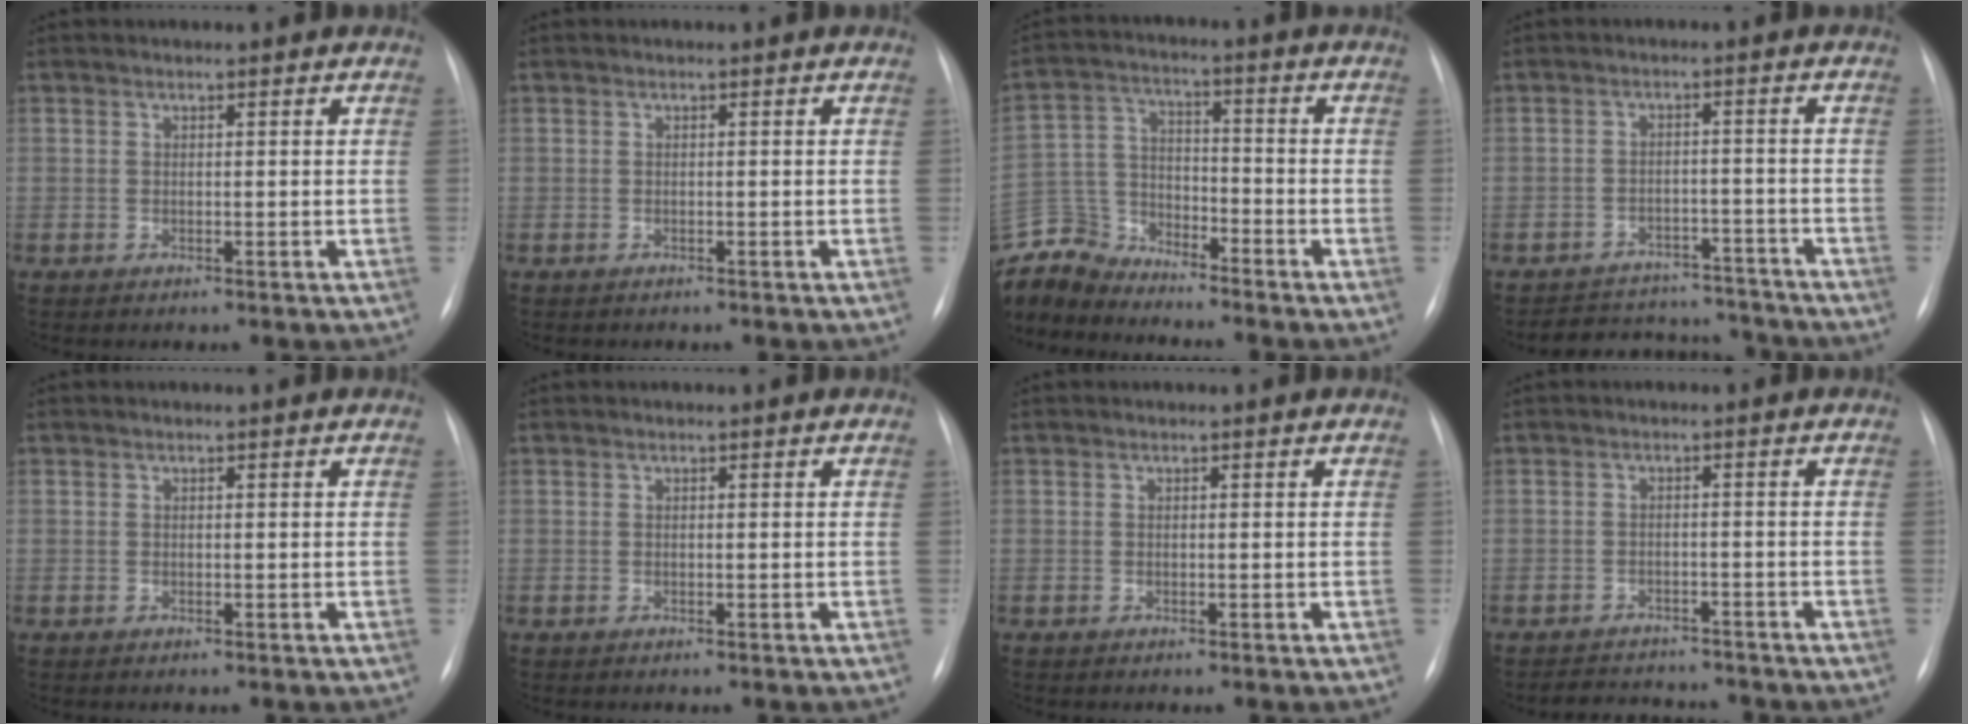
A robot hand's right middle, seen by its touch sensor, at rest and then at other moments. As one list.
[{"total": 0.0}, {"total": 9.7, "force": [-9.5, 1.7, 0.2], "torque": [-0.011, 0.010, -0.191]}, {"total": 10.9, "force": [-10.3, 3.3, 0.9], "torque": [-0.010, 0.017, -0.134]}, {"total": 0.0}, {"total": 0.0}, {"total": 0.0}, {"total": 6.3, "force": [-5.9, 1.8, 0.8], "torque": [-0.015, 0.003, -0.082]}]